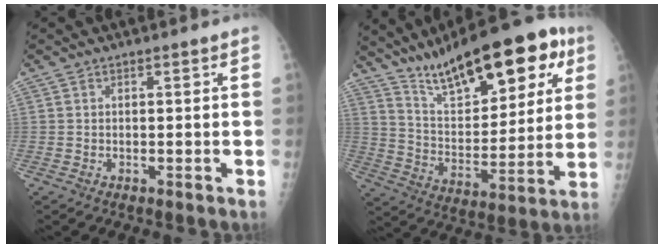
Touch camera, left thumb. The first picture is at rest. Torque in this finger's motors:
{"motor_torque": [0.54, 0.55, 1.54, -1.21, 0.18]}